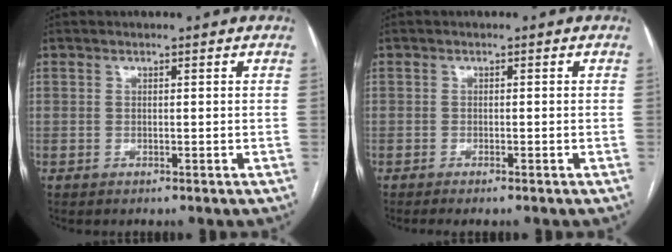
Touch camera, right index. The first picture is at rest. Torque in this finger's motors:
{"motor_torque": [0.47, -0.45, -0.01, 0.00]}